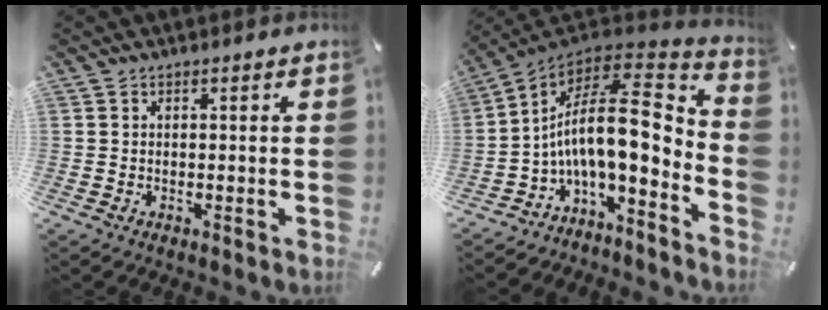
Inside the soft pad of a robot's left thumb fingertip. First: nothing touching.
{"total": 19.0, "force": [0.9, 8.7, 16.9], "torque": [-0.298, -0.041, 0.012]}